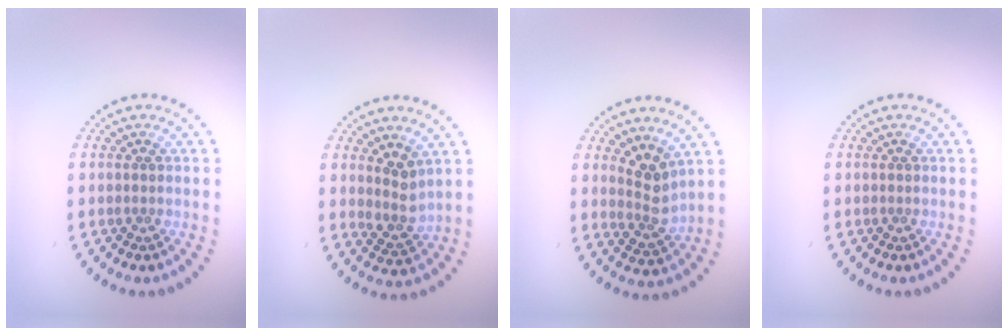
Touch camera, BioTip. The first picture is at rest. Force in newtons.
{"total": 2.5, "press": 2.0, "slide": 1.6}
{"total": 2.6, "press": 2.0, "slide": 1.7}
{"total": 0.0}